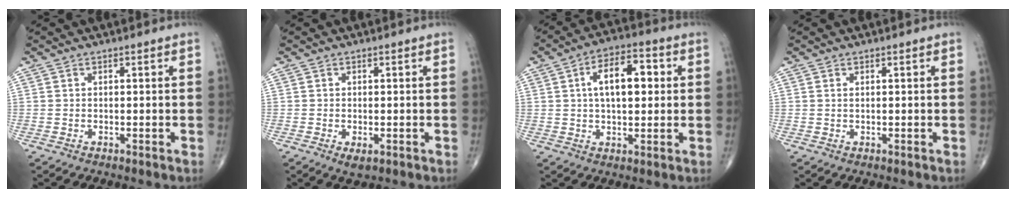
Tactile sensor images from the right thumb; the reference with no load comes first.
{"total": 2.2, "force": [-0.7, 1.1, 1.8], "torque": [-0.028, -0.004, -0.009]}
{"total": 11.2, "force": [2.0, 5.7, 9.4], "torque": [-0.134, 0.015, 0.028]}
{"total": 0.6, "force": [0.2, 0.2, 0.5], "torque": [-0.013, 0.003, 0.006]}